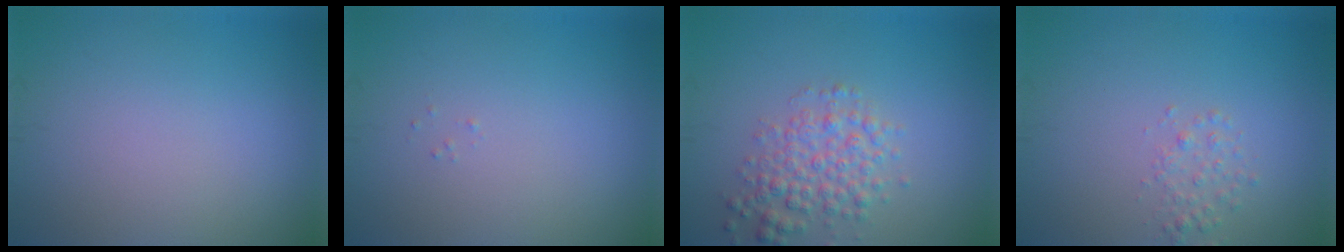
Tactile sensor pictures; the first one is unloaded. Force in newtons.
{"total": 0.0}
{"total": 3.5, "press": 3.5, "slide": 0.1}
{"total": 1.4, "press": 1.4, "slide": 0.1}